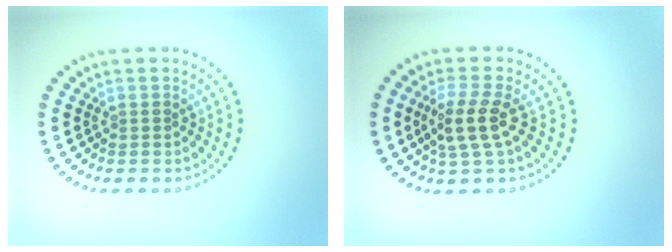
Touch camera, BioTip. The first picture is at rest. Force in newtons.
{"total": 3.3, "press": 2.8, "slide": 1.6}